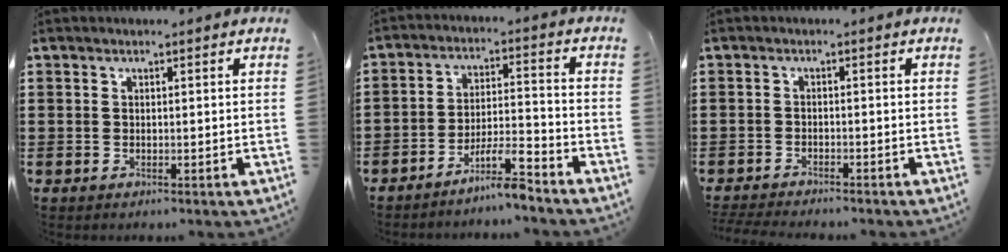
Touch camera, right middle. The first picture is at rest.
{"total": 6.7, "force": [-6.0, 0.2, 3.0], "torque": [-0.061, -0.003, -0.117]}
{"total": 2.5, "force": [-2.5, 0.1, 0.2], "torque": [-0.014, -0.003, -0.054]}